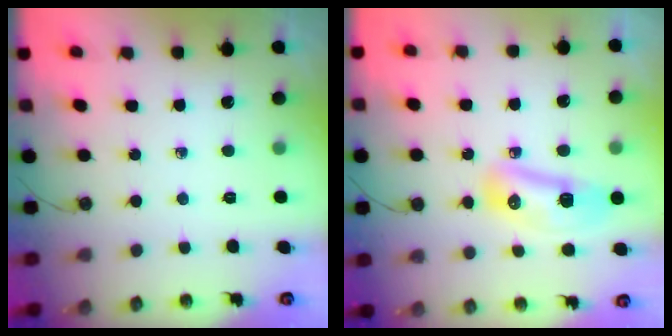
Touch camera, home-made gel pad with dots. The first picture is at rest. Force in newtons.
{"total": 9.9, "press": 9.8, "slide": 1.5}